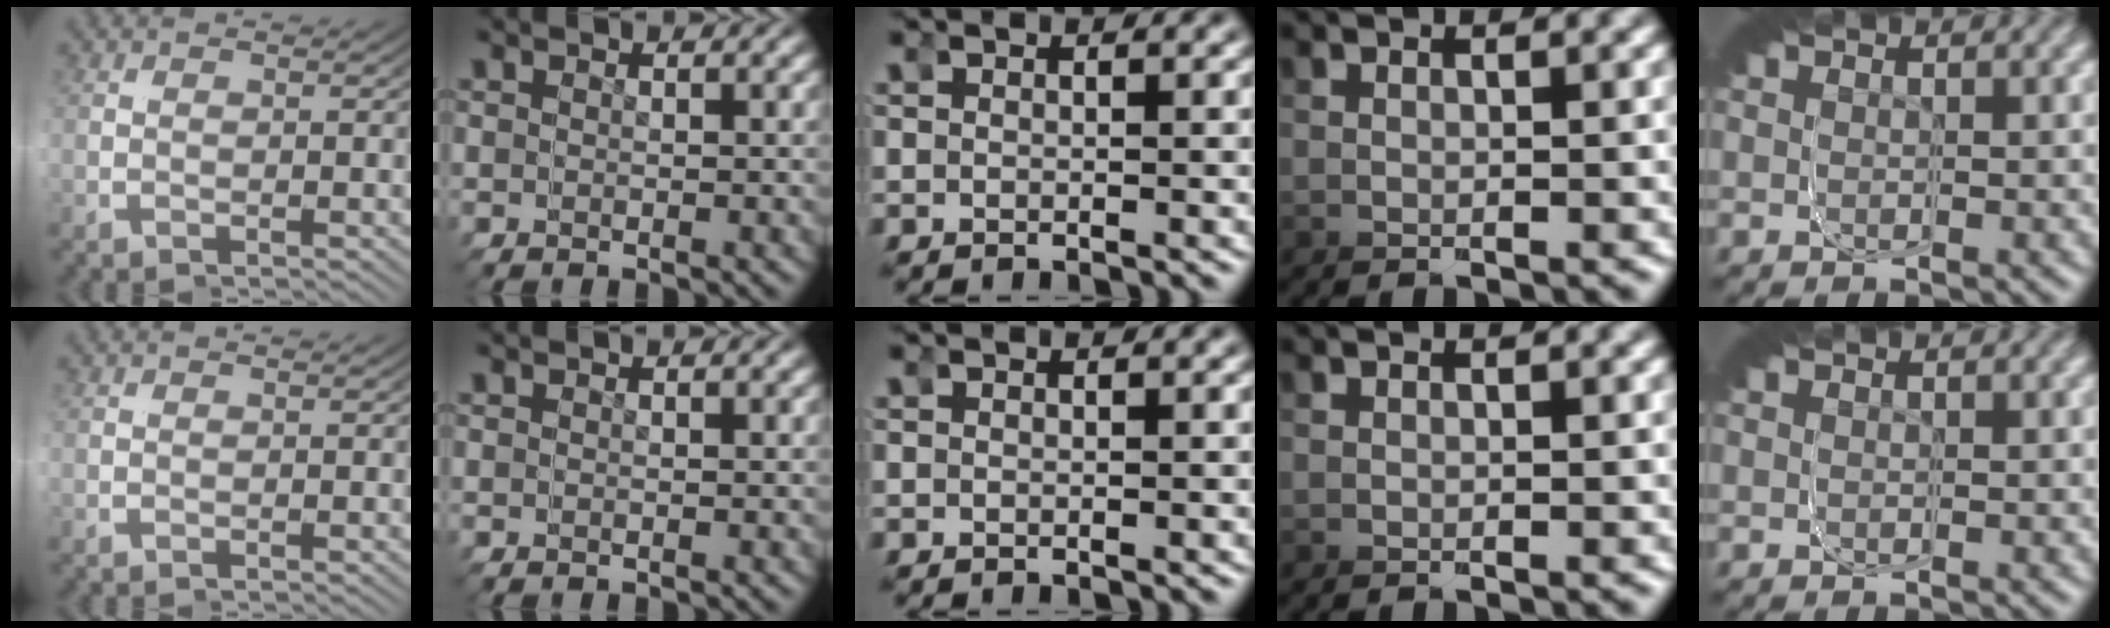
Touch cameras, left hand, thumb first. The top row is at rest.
{}